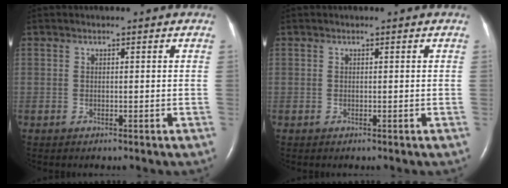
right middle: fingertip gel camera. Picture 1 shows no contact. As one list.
[{"total": 0.0}]